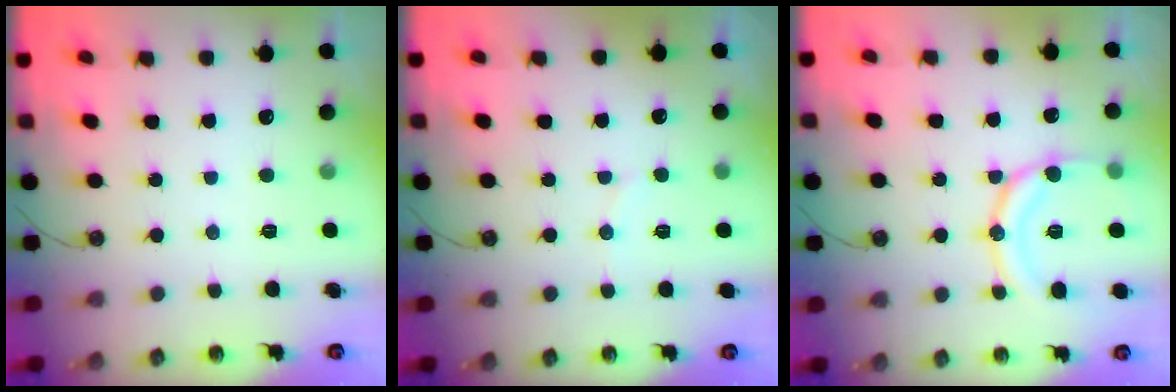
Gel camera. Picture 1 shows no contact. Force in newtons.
{"total": 3.1, "press": 2.9, "slide": 1.0}
{"total": 14.2, "press": 14.1, "slide": 1.7}